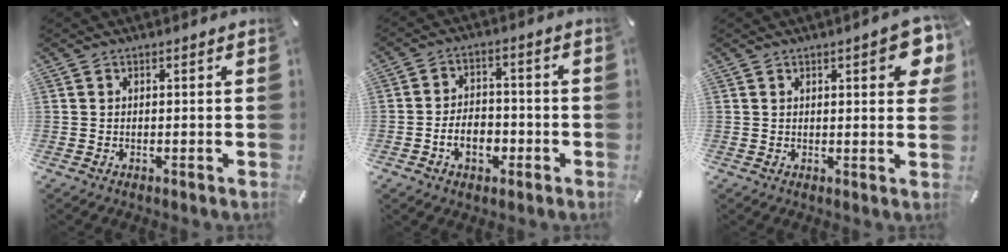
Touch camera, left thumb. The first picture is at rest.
{"total": 7.6, "force": [-2.7, 5.5, 4.6], "torque": [-0.080, 0.014, -0.048]}
{"total": 7.3, "force": [2.8, 2.5, 6.3], "torque": [-0.081, -0.006, 0.042]}